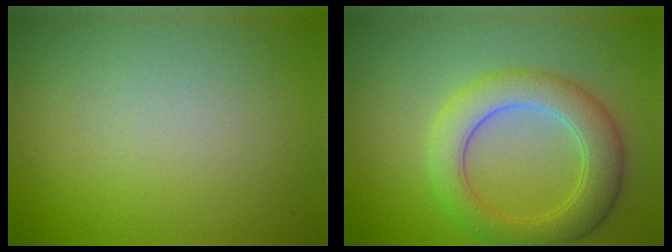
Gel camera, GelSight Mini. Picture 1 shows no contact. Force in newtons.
{"total": 5.1, "press": 5.1, "slide": 0.3}